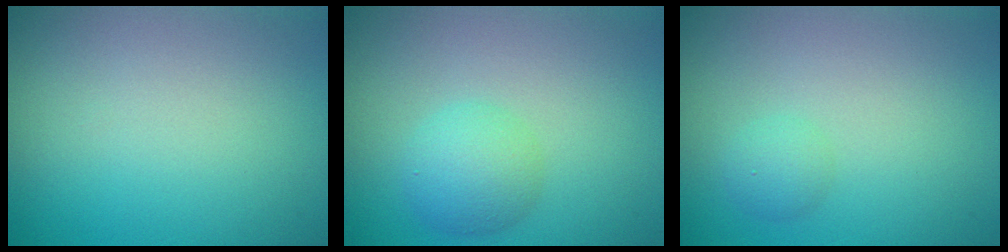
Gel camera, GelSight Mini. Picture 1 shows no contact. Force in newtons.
{"total": 3.0, "press": 2.9, "slide": 0.2}
{"total": 1.2, "press": 1.2, "slide": 0.1}